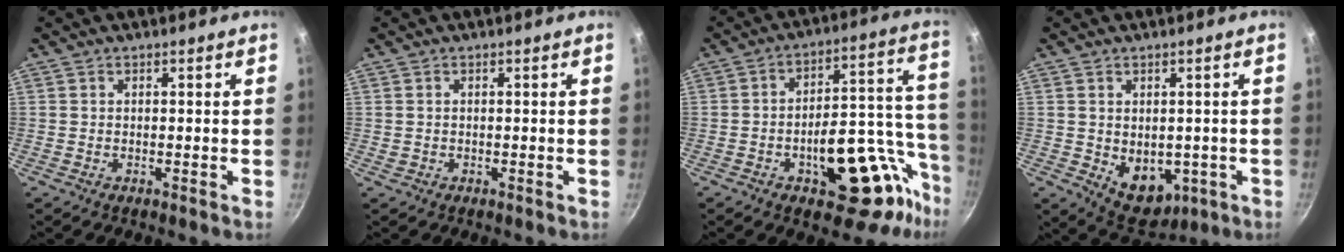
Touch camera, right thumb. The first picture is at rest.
{"total": 0.0}
{"total": 24.2, "force": [-10.5, 12.4, 17.9], "torque": [-0.159, 0.067, -0.138]}
{"total": 9.0, "force": [-1.3, 6.5, 6.1], "torque": [-0.055, -0.009, 0.003]}